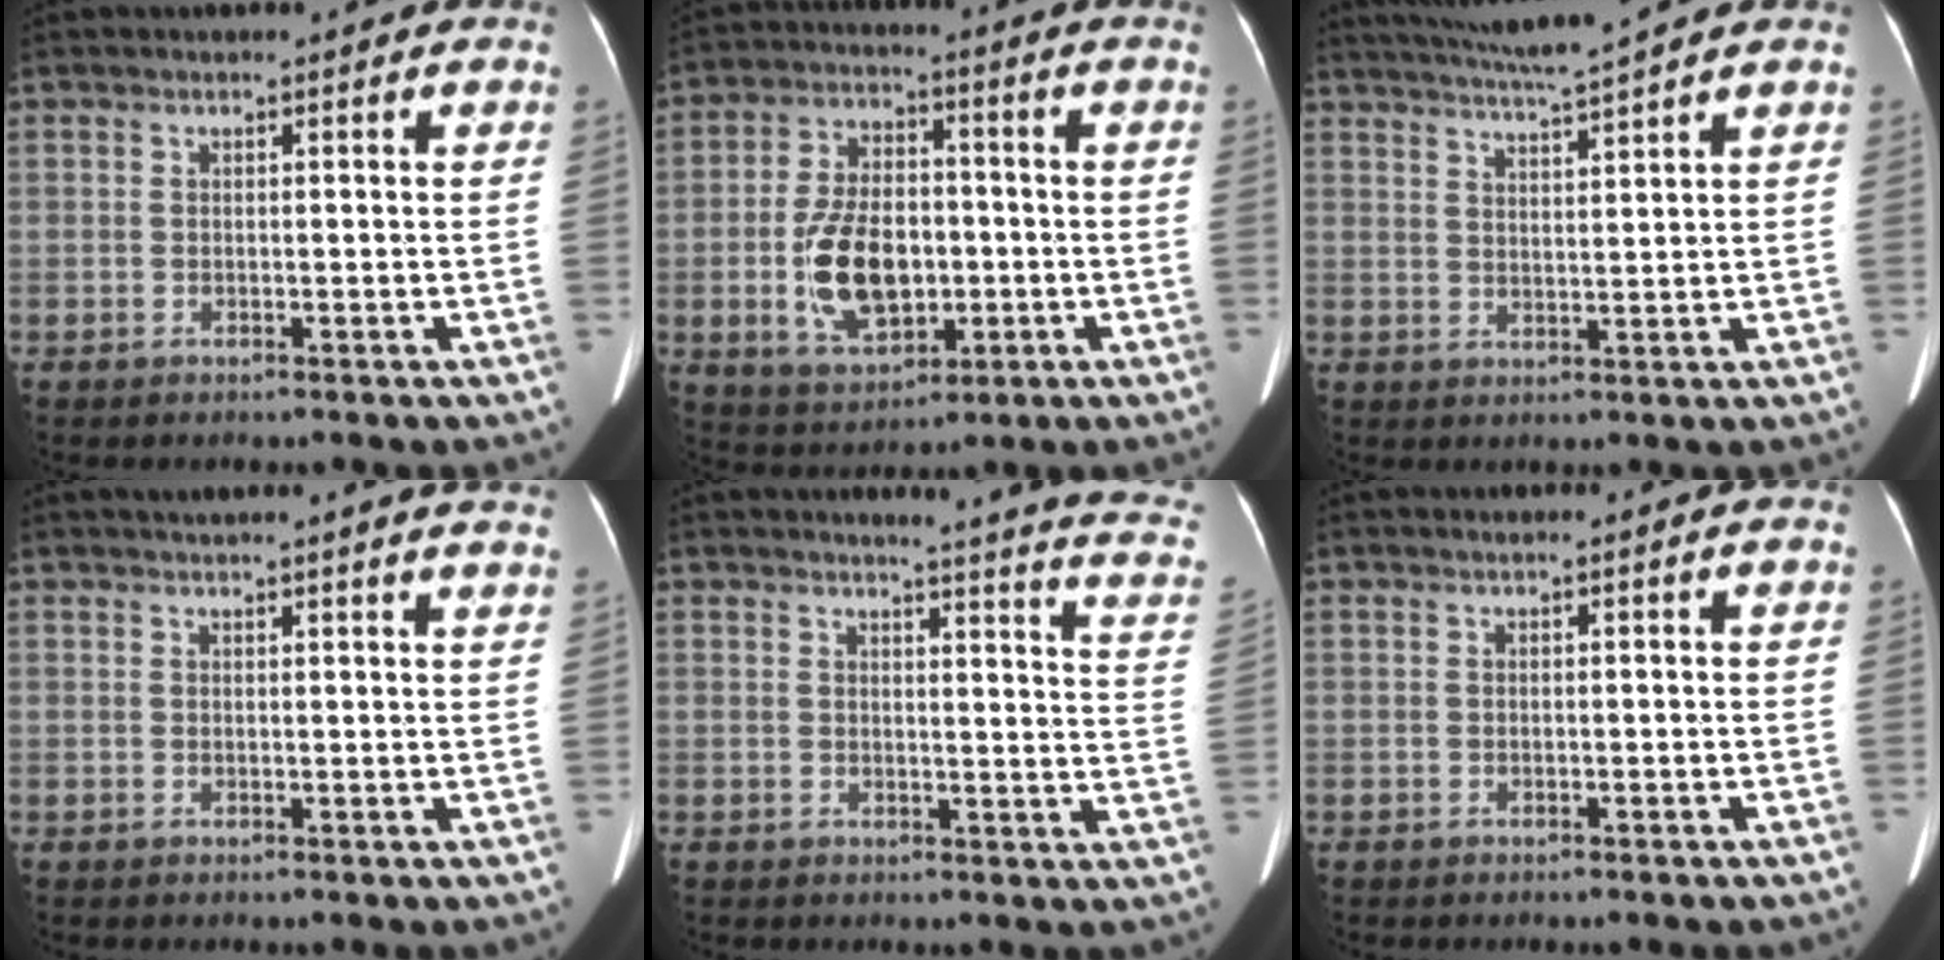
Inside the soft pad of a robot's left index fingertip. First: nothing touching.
{"total": 12.1, "force": [-2.2, 6.9, 9.8], "torque": [-0.198, 0.006, -0.028]}
{"total": 7.5, "force": [6.7, -1.8, 2.8], "torque": [-0.053, 0.001, 0.116]}
{"total": 11.9, "force": [10.9, 0.4, 4.8], "torque": [-0.064, 0.012, 0.121]}
{"total": 14.1, "force": [12.9, 0.2, 5.7], "torque": [-0.053, -0.080, 0.115]}
{"total": 0.0}